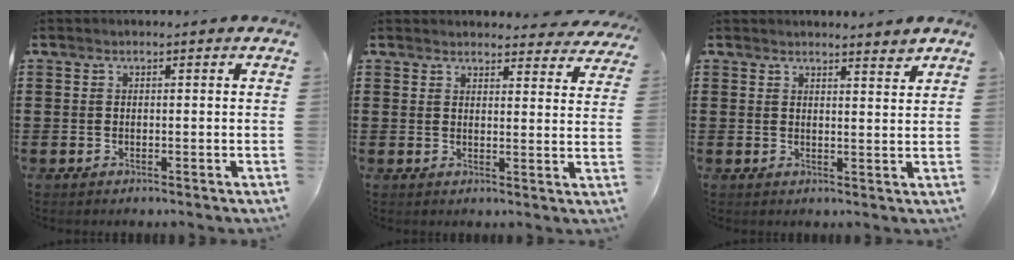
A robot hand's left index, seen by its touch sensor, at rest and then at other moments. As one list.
[{"total": 3.4, "force": [3.3, 0.5, 0.6], "torque": [-0.007, -0.018, 0.057]}, {"total": 2.6, "force": [2.6, -0.2, 0.6], "torque": [-0.011, -0.007, 0.046]}]